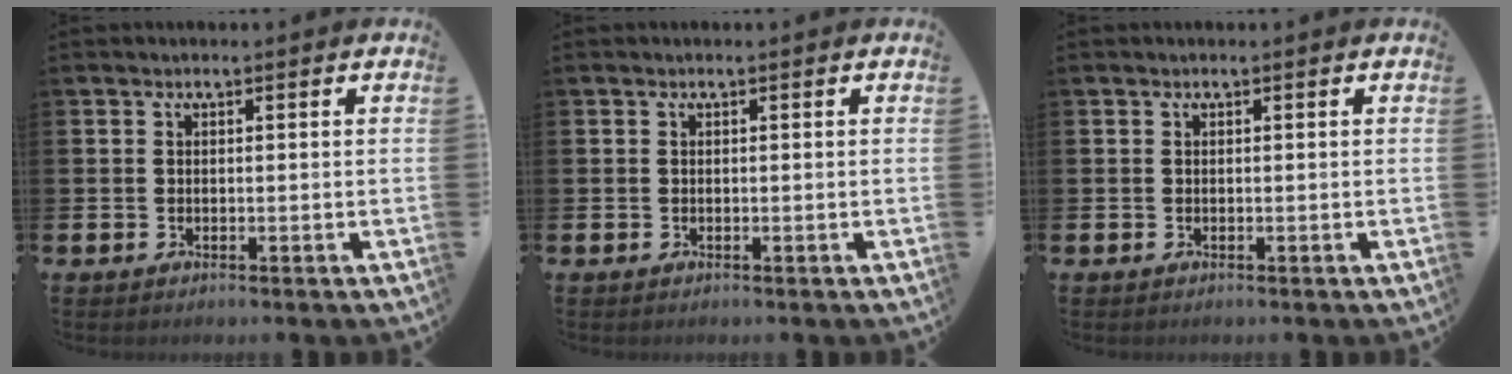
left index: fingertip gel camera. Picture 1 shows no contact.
{"total": 0.0}
{"total": 0.0}